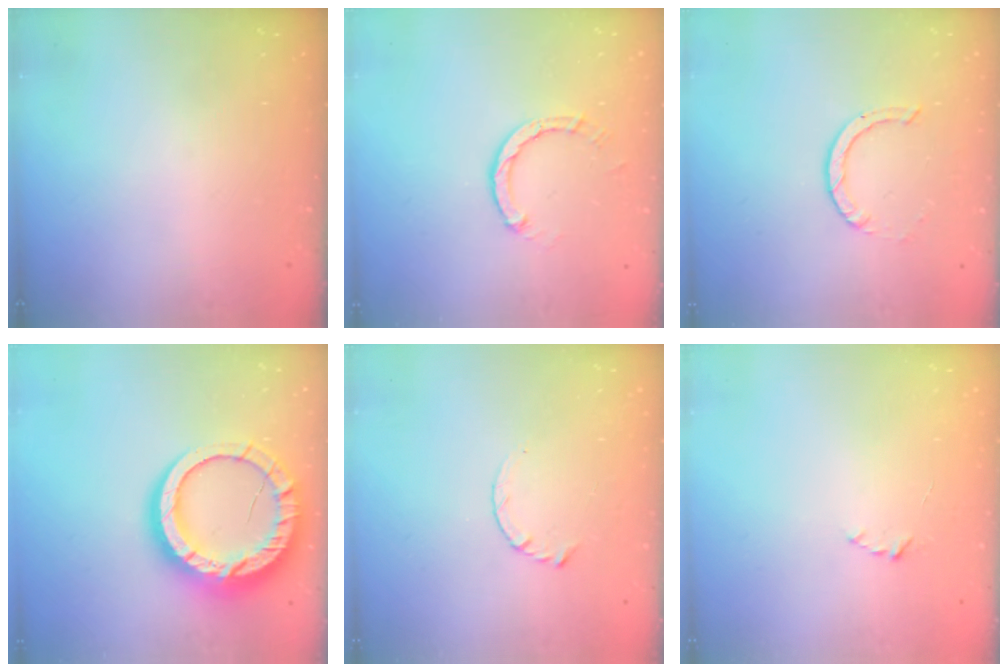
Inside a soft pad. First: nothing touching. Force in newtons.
{"total": 3.0, "press": 3.0, "slide": 0.3}
{"total": 2.2, "press": 2.2, "slide": 0.2}
{"total": 19.6, "press": 19.5, "slide": 1.8}
{"total": 3.5, "press": 3.5, "slide": 0.4}
{"total": 1.9, "press": 1.9, "slide": 0.2}